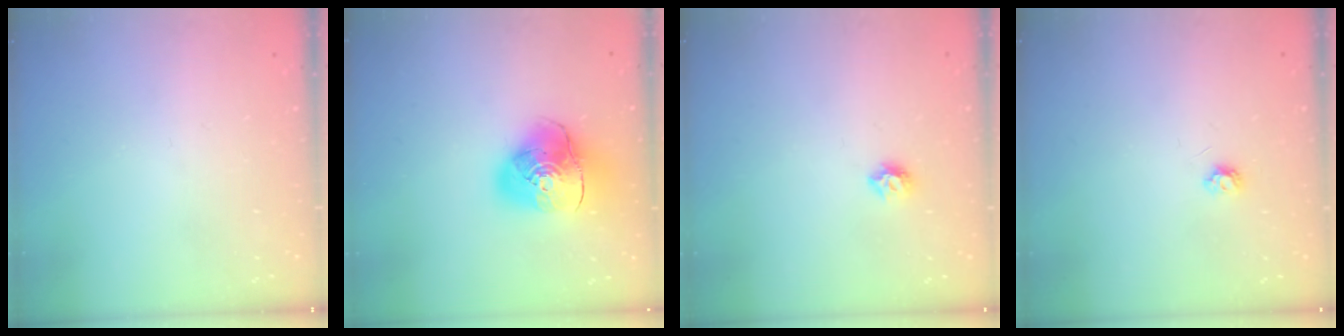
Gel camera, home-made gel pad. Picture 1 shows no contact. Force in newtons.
{"total": 12.3, "press": 12.2, "slide": 1.9}
{"total": 6.0, "press": 5.9, "slide": 0.7}
{"total": 3.9, "press": 3.8, "slide": 0.6}